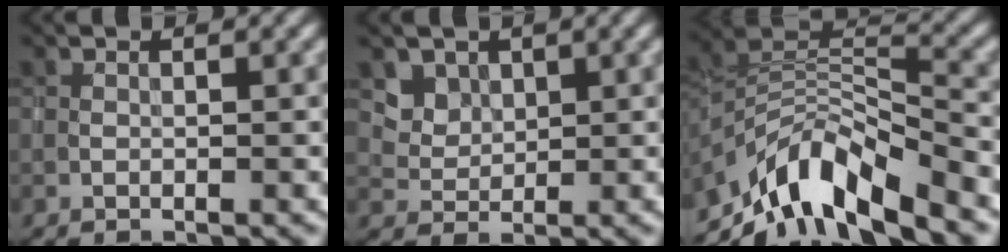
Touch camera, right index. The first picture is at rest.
{"total": 3.6, "force": [2.2, 2.5, 1.2], "torque": [-0.043, -0.009, 0.065]}
{"total": 8.9, "force": [-6.0, 2.8, 5.9], "torque": [-0.098, 0.005, -0.116]}